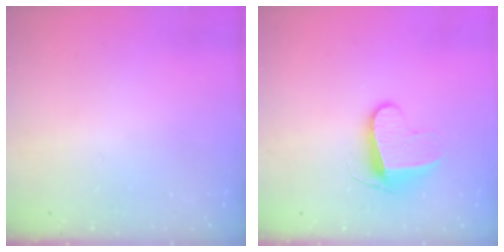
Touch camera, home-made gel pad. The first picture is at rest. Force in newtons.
{"total": 9.0, "press": 9.0, "slide": 0.6}